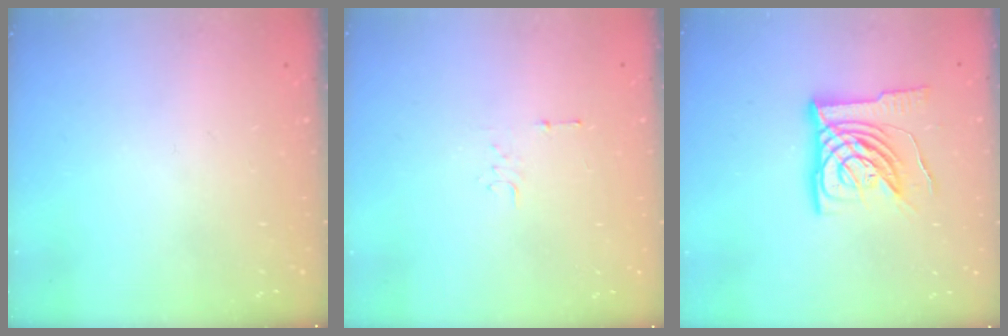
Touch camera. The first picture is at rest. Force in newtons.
{"total": 5.8, "press": 5.7, "slide": 0.7}
{"total": 16.6, "press": 16.5, "slide": 2.0}